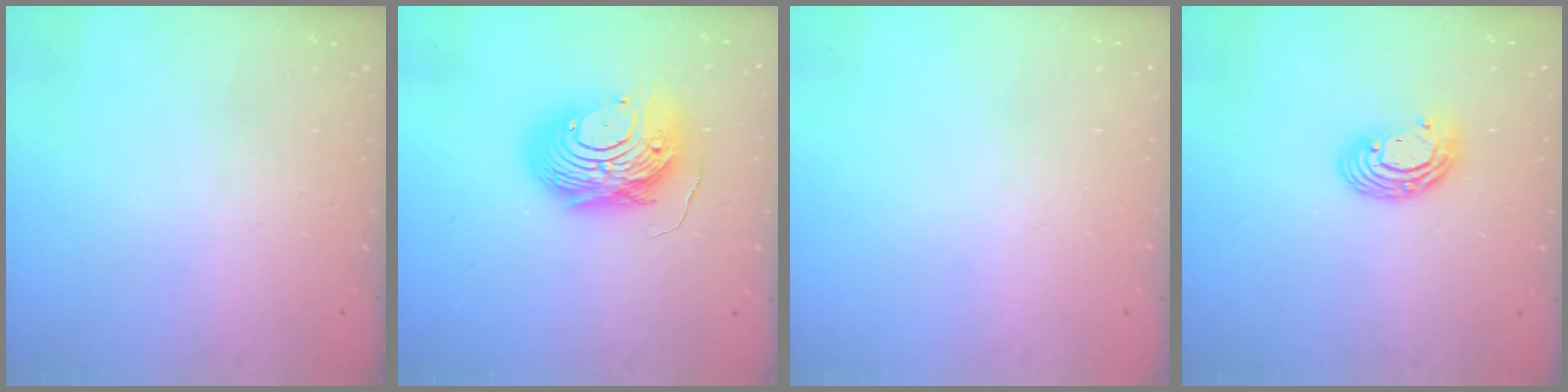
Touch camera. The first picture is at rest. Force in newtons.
{"total": 12.9, "press": 12.8, "slide": 1.1}
{"total": 0.0}
{"total": 8.4, "press": 8.3, "slide": 1.5}